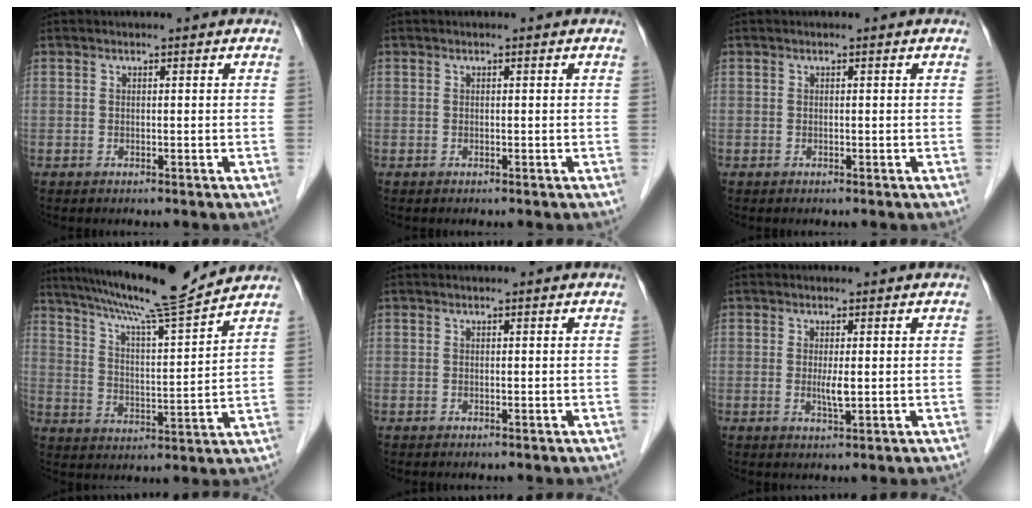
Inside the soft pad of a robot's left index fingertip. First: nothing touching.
{"total": 0.0}
{"total": 0.0}
{"total": 14.6, "force": [13.1, -1.3, 6.4], "torque": [-0.118, -0.002, 0.206]}
{"total": 0.0}
{"total": 2.2, "force": [0.1, 0.2, 2.2], "torque": [-0.044, -0.006, 0.004]}